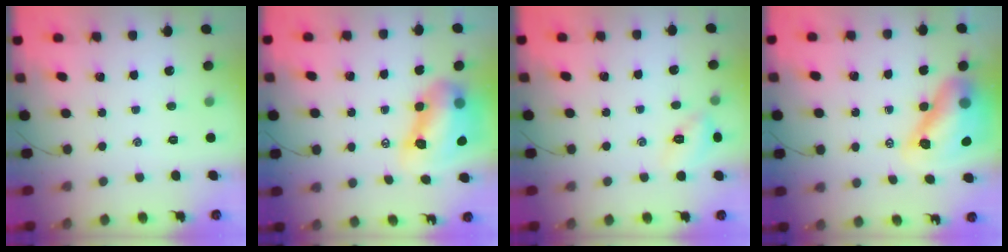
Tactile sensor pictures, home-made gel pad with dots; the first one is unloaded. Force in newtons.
{"total": 11.9, "press": 11.4, "slide": 3.4}
{"total": 6.3, "press": 6.1, "slide": 1.3}
{"total": 13.9, "press": 13.2, "slide": 4.5}